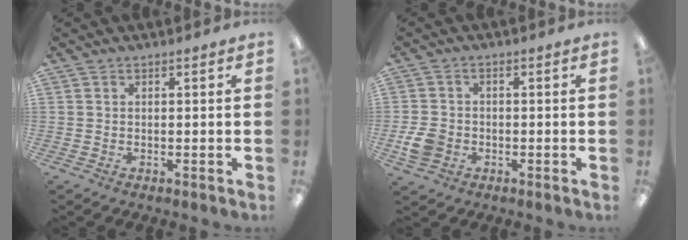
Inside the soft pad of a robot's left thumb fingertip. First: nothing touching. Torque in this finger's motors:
{"motor_torque": [-0.43, 0.49, 0.26, -0.26, 0.03]}